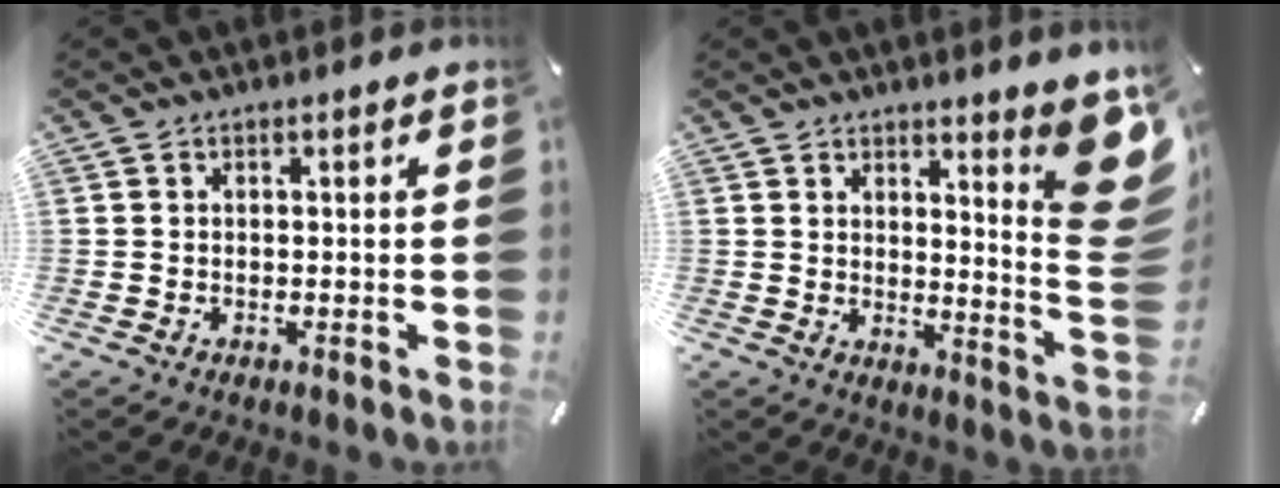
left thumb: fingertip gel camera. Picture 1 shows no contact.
{"total": 11.9, "force": [6.9, 2.5, 9.3], "torque": [-0.120, -0.063, 0.117]}